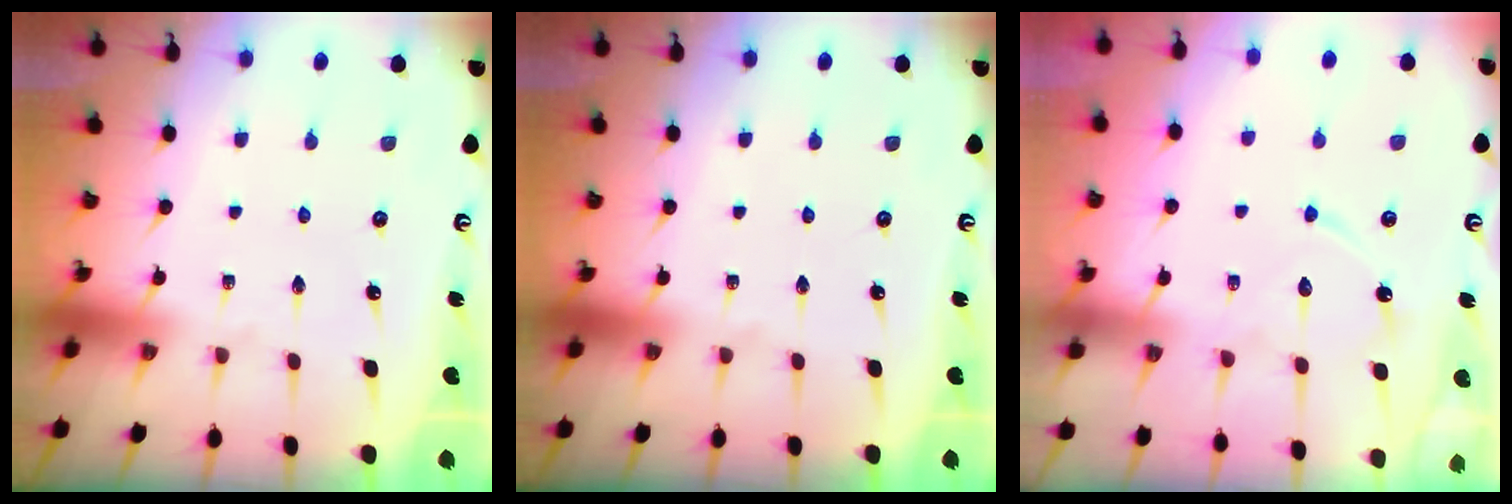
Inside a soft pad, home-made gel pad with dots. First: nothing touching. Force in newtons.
{"total": 0.0}
{"total": 9.6, "press": 9.6, "slide": 0.8}